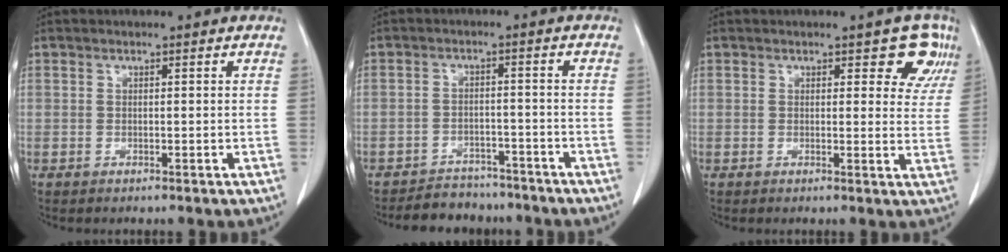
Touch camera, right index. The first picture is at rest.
{"total": 7.4, "force": [-6.6, 3.1, 0.8], "torque": [-0.004, 0.007, -0.093]}
{"total": 5.4, "force": [3.2, 2.8, 3.4], "torque": [-0.014, -0.003, 0.025]}